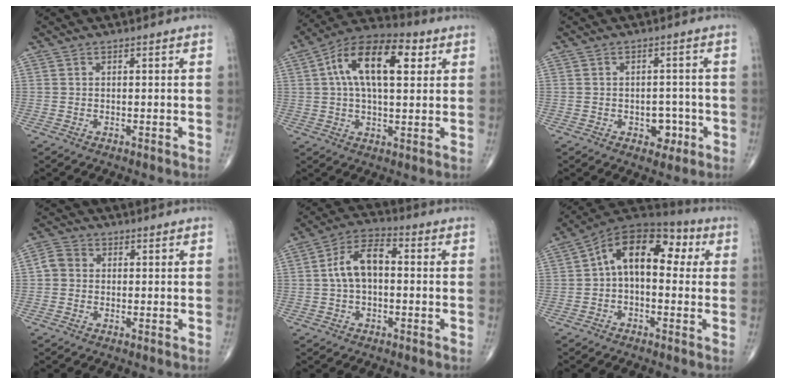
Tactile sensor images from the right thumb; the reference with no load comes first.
{"total": 15.9, "force": [4.5, 7.7, 13.2], "torque": [-0.212, 0.021, 0.067]}
{"total": 4.1, "force": [-1.5, 2.9, 2.4], "torque": [-0.001, 0.008, -0.018]}
{"total": 3.4, "force": [-0.1, 3.1, 1.6], "torque": [-0.022, 0.010, -0.009]}
{"total": 9.2, "force": [0.4, 5.1, 7.7], "torque": [-0.145, 0.029, -0.002]}
{"total": 14.1, "force": [1.9, 8.4, 11.2], "torque": [-0.139, 0.050, 0.016]}